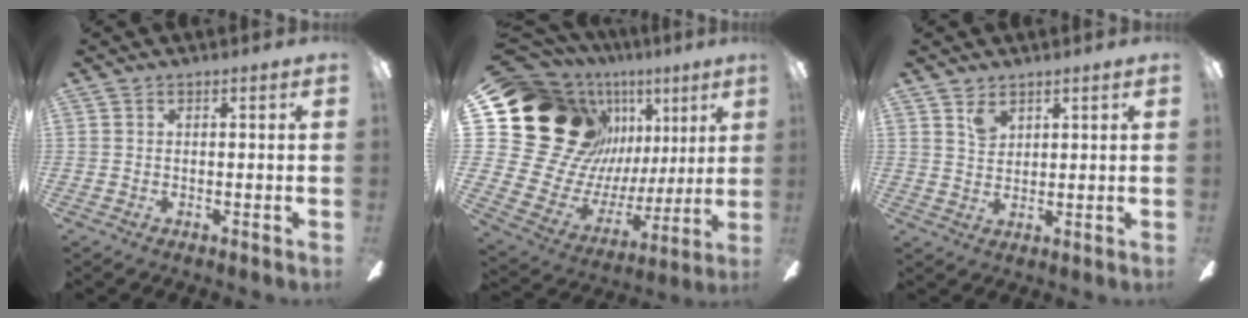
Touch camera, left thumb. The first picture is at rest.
{"total": 22.3, "force": [10.6, 16.7, 10.2], "torque": [-0.203, -0.076, 0.232]}
{"total": 3.3, "force": [2.5, 1.8, 1.3], "torque": [-0.014, -0.009, 0.044]}